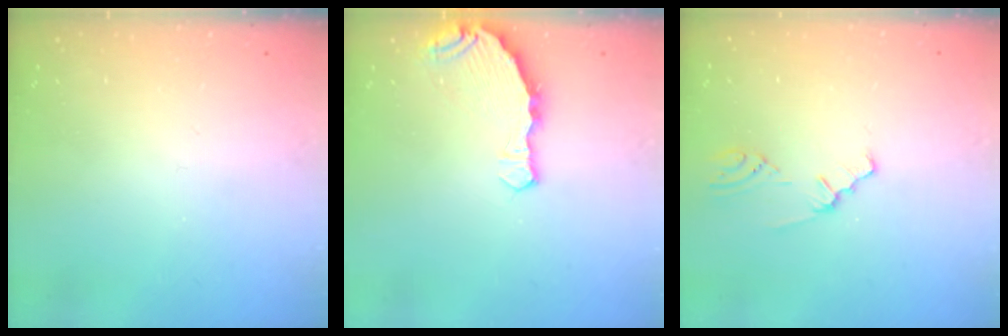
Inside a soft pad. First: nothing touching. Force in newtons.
{"total": 8.2, "press": 6.6, "slide": 4.8}
{"total": 1.8, "press": 1.7, "slide": 0.3}